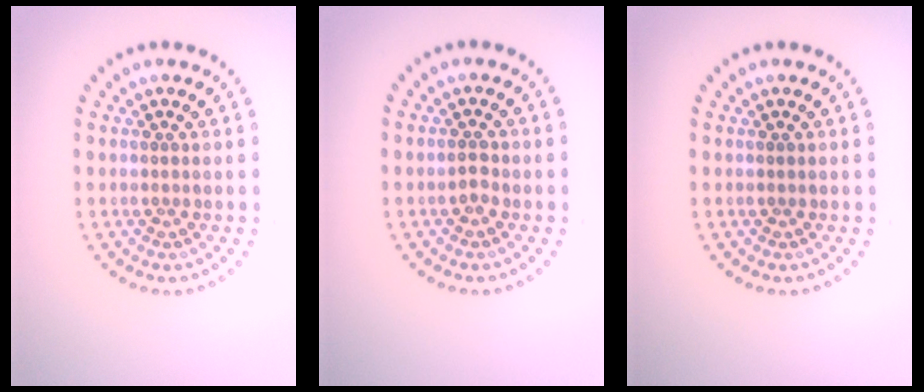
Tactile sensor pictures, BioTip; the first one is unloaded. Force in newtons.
{"total": 1.1, "press": 1.1, "slide": 0.3}
{"total": 0.0}